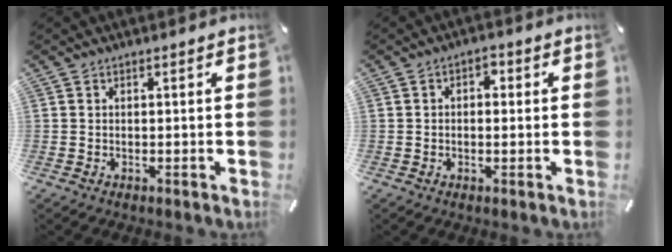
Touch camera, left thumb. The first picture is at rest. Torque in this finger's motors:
{"motor_torque": [-0.04, -0.21, 0.09, 0.17, -0.01]}